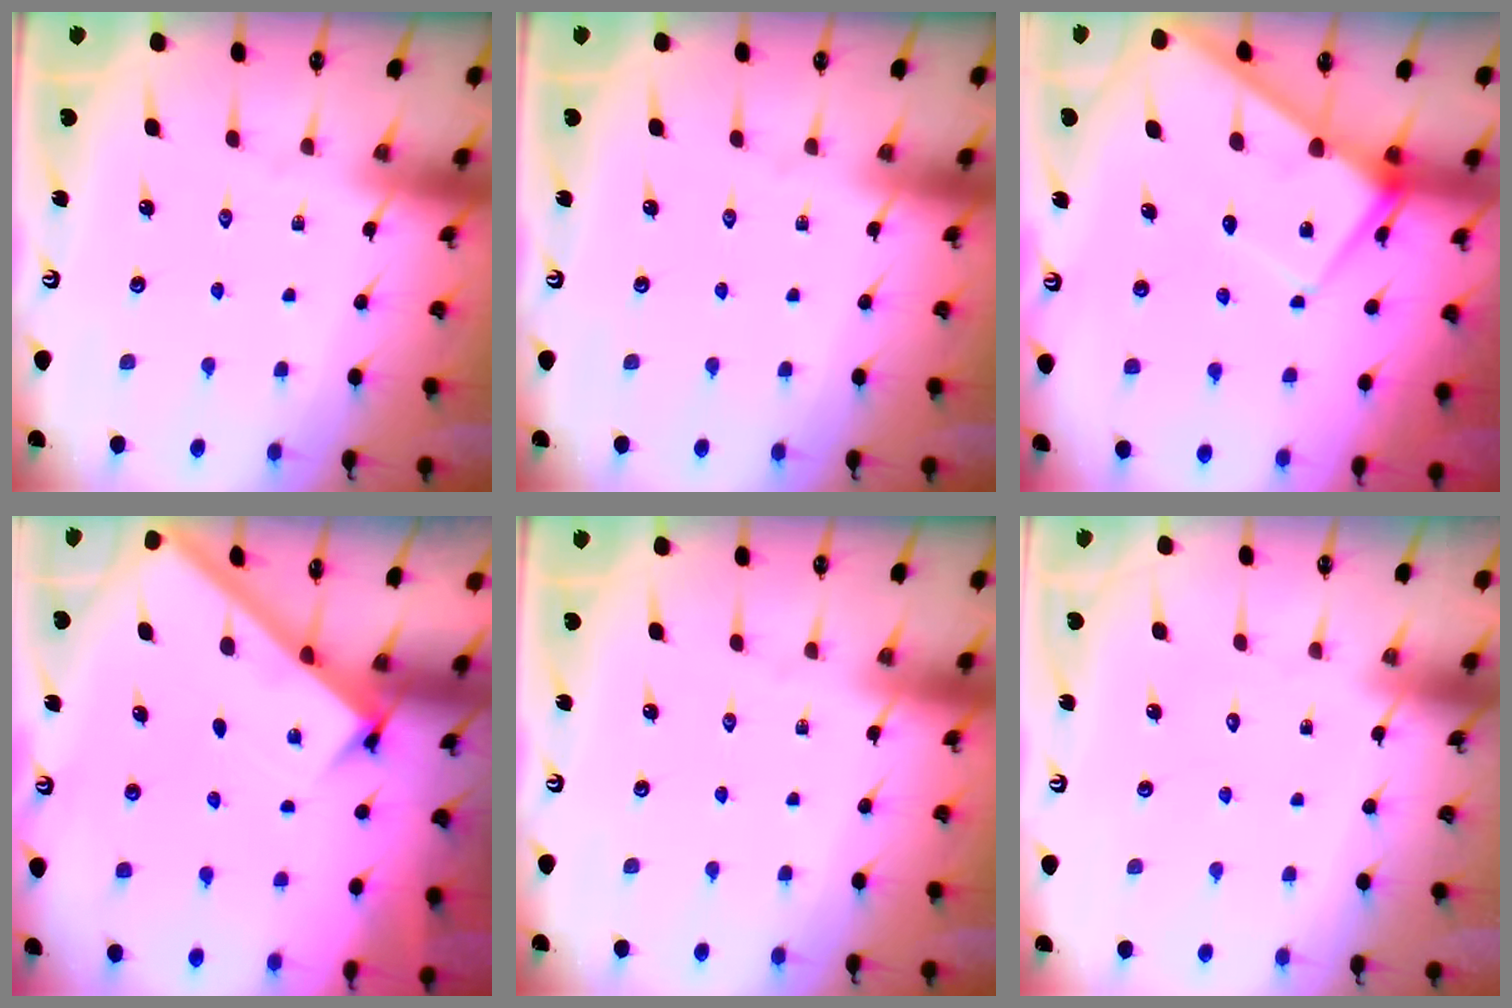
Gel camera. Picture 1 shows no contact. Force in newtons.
{"total": 0.0}
{"total": 7.3, "press": 7.3, "slide": 0.8}
{"total": 2.3, "press": 2.3, "slide": 0.3}
{"total": 0.0}
{"total": 1.6, "press": 1.6, "slide": 0.1}